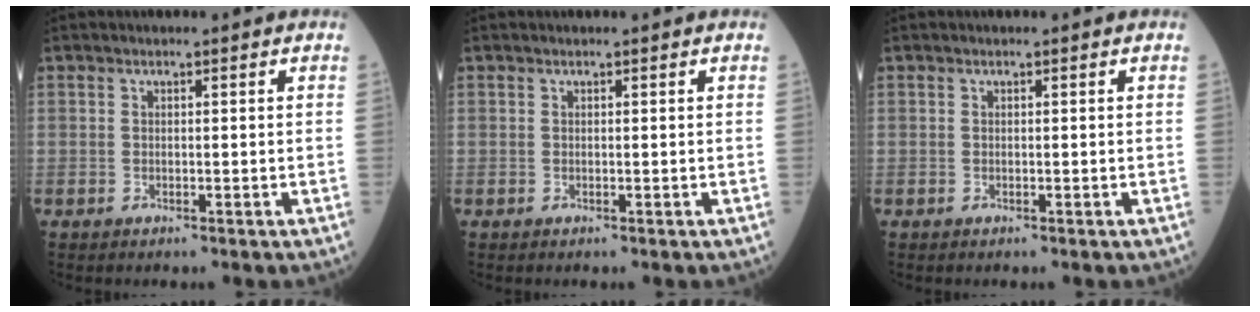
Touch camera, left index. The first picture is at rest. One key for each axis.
{"total": 0.0}
{"total": 0.0}